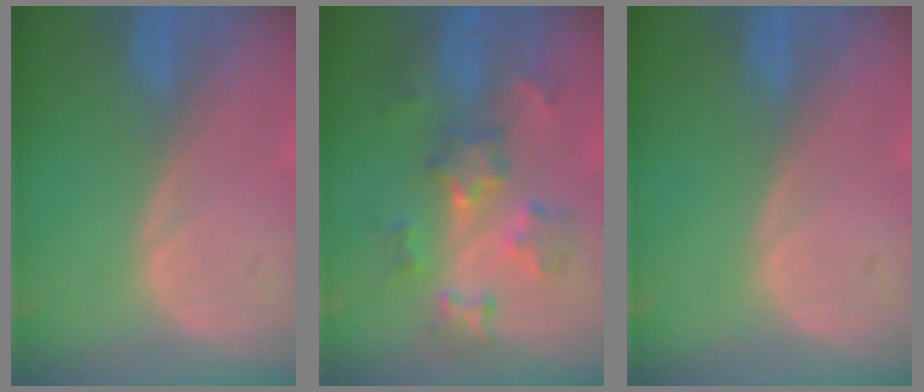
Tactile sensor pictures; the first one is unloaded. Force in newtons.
{"total": 6.9, "press": 6.9, "slide": 0.2}
{"total": 0.0}